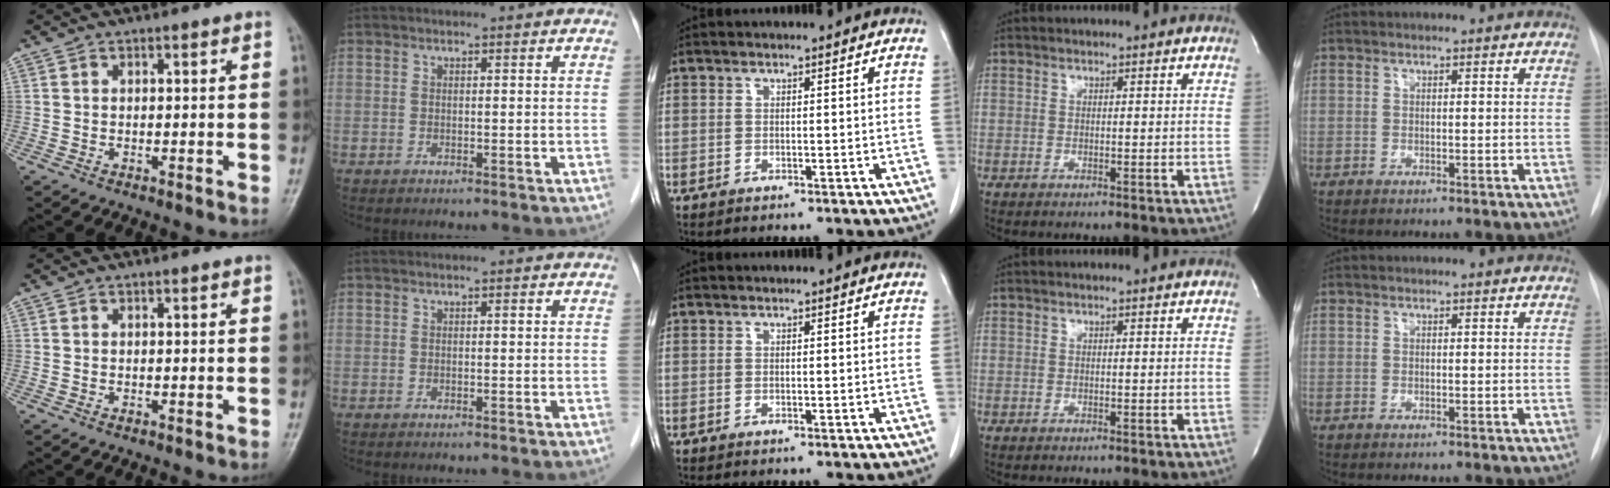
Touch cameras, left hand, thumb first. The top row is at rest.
{}